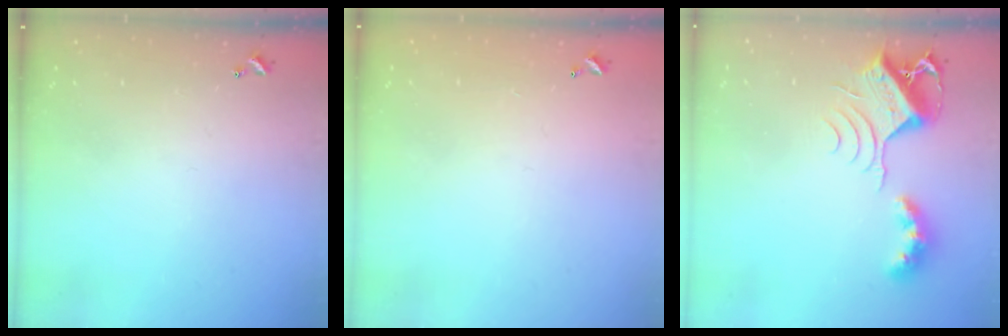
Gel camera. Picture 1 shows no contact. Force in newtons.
{"total": 2.9, "press": 2.9, "slide": 0.1}
{"total": 7.6, "press": 7.5, "slide": 1.0}